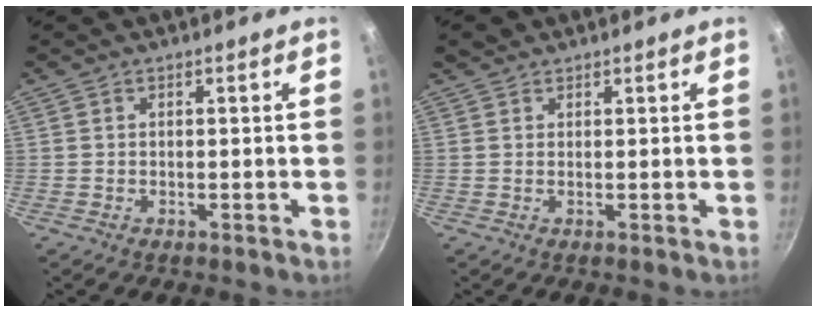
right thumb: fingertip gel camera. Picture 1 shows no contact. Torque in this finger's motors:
{"motor_torque": [-0.41, 0.19, -0.24, -0.07, -0.01]}